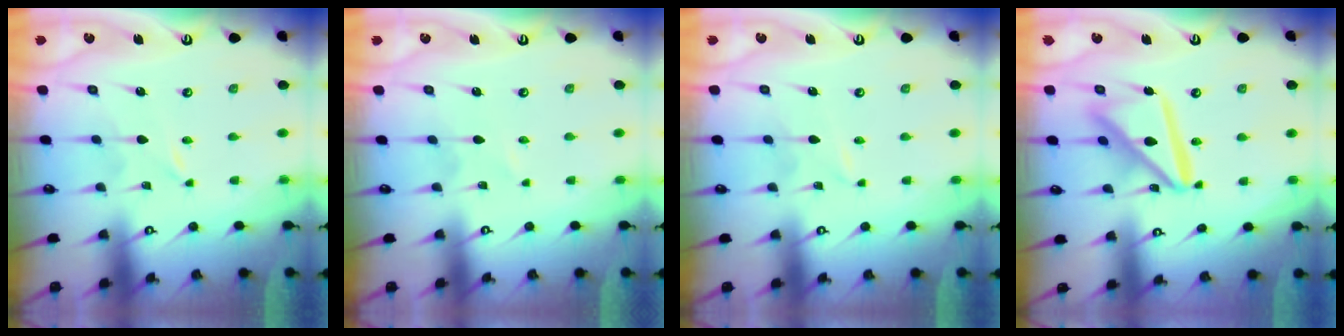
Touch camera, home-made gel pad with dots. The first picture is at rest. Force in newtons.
{"total": 0.9, "press": 0.9, "slide": 0.2}
{"total": 1.6, "press": 1.6, "slide": 0.2}
{"total": 15.3, "press": 15.2, "slide": 1.7}